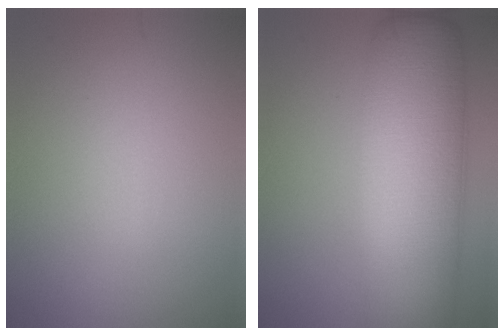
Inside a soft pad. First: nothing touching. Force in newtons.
{"total": 14.1, "press": 14.1, "slide": 0.4}